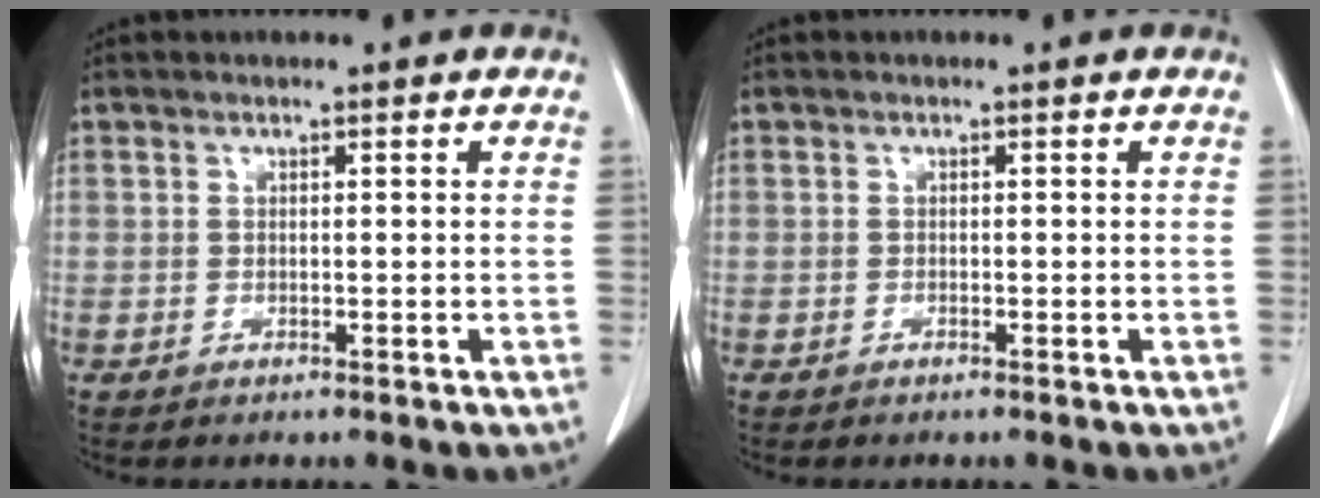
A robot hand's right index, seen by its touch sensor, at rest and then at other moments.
{"total": 0.0}